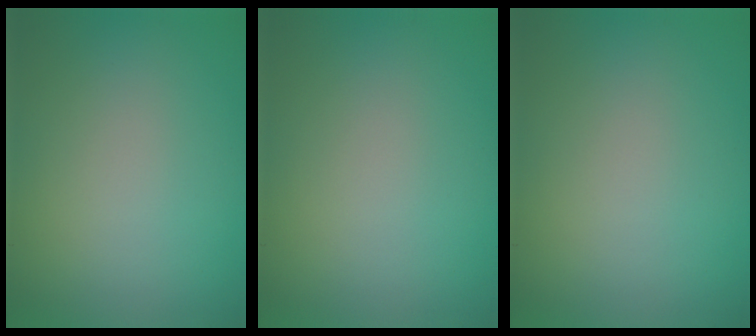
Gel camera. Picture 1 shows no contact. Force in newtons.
{"total": 0.0}
{"total": 0.0}